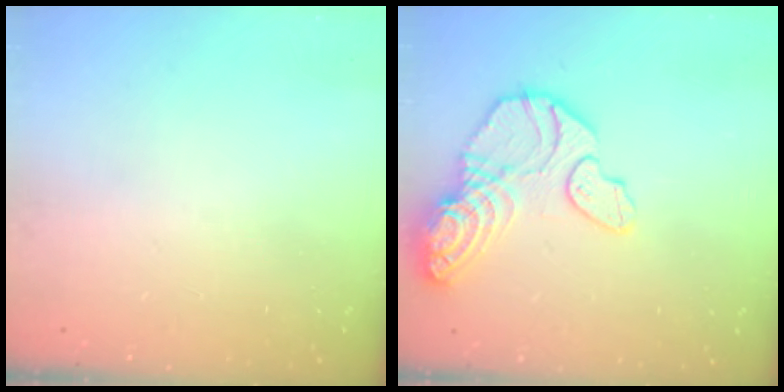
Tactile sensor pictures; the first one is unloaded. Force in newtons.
{"total": 15.5, "press": 15.4, "slide": 2.1}